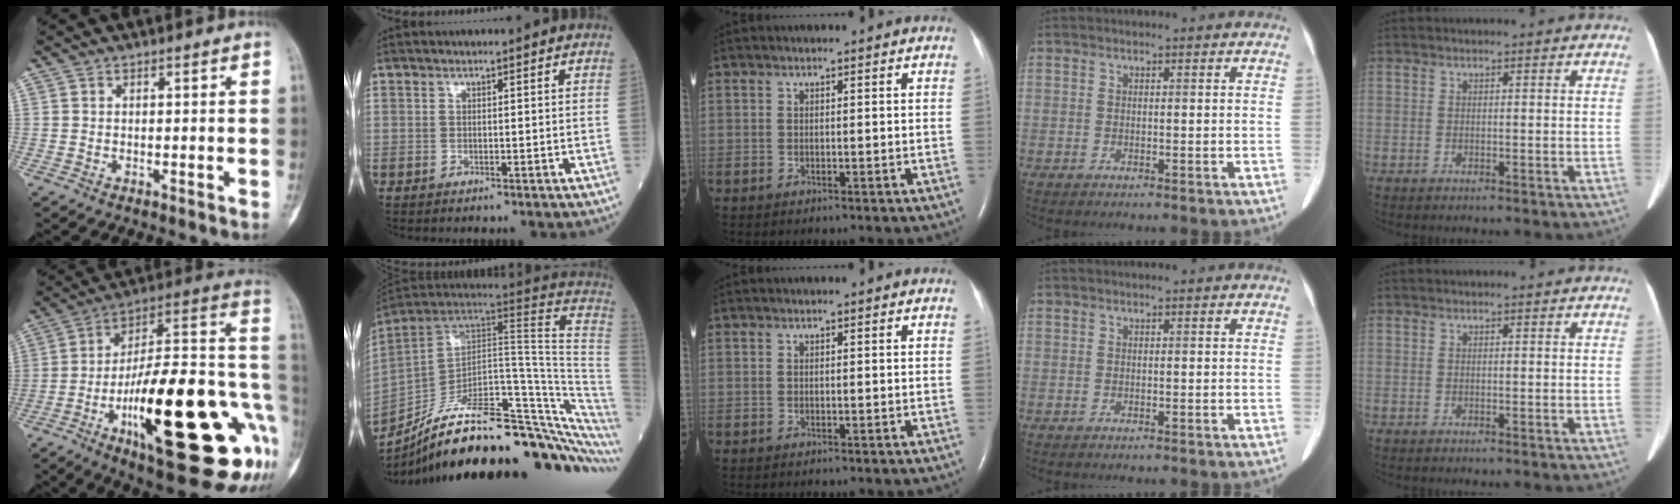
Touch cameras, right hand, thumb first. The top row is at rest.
{"thumb": {"total": 32.9, "force": [-10.1, 9.7, 29.7], "torque": [-0.398, 0.026, -0.148]}, "index": {"total": 29.6, "force": [-20.6, 5.9, 20.4], "torque": [-0.204, -0.008, -0.302]}}